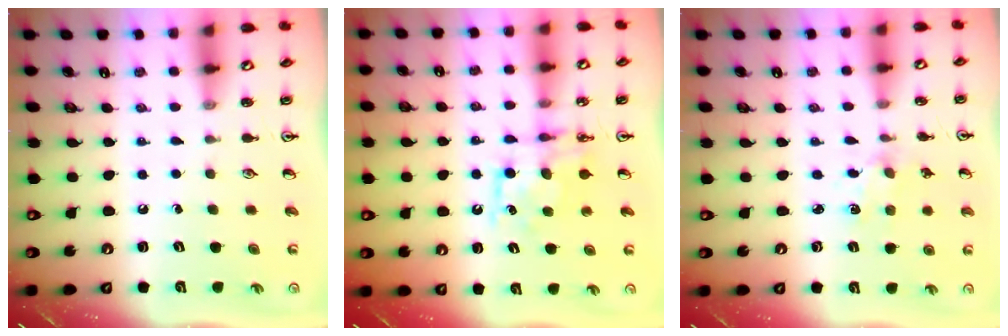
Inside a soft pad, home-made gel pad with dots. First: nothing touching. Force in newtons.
{"total": 7.8, "press": 7.8, "slide": 0.4}
{"total": 1.5, "press": 1.4, "slide": 0.4}